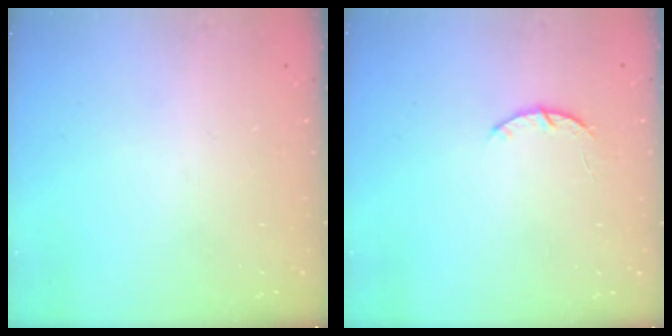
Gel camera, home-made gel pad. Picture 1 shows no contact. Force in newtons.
{"total": 3.0, "press": 2.9, "slide": 0.5}